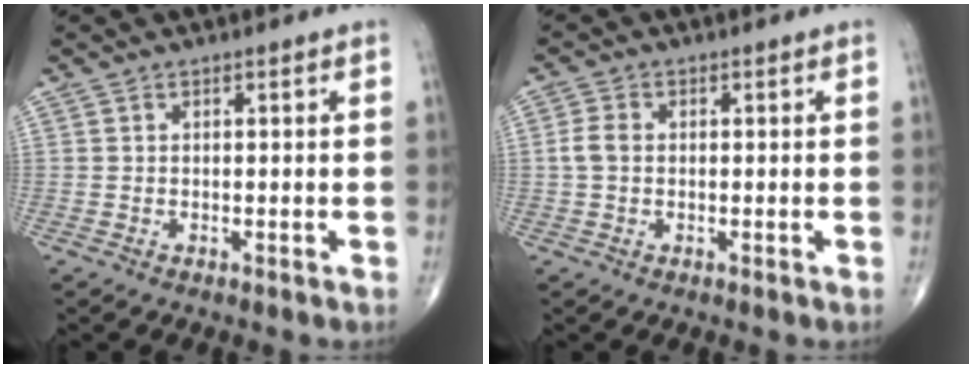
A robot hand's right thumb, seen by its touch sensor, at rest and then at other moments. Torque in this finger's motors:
{"motor_torque": [-0.11, 0.12, 0.23, -0.10, 0.04]}